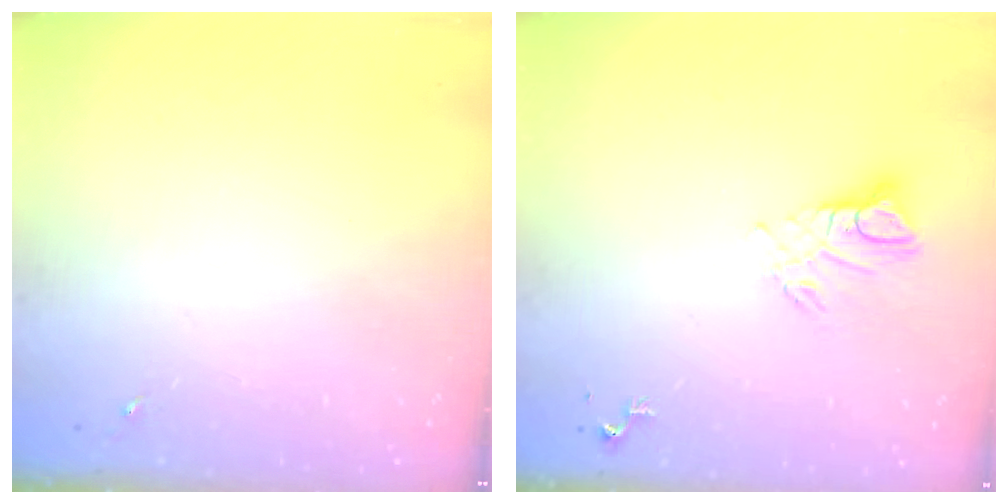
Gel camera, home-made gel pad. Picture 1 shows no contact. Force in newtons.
{"total": 7.6, "press": 7.6, "slide": 0.7}